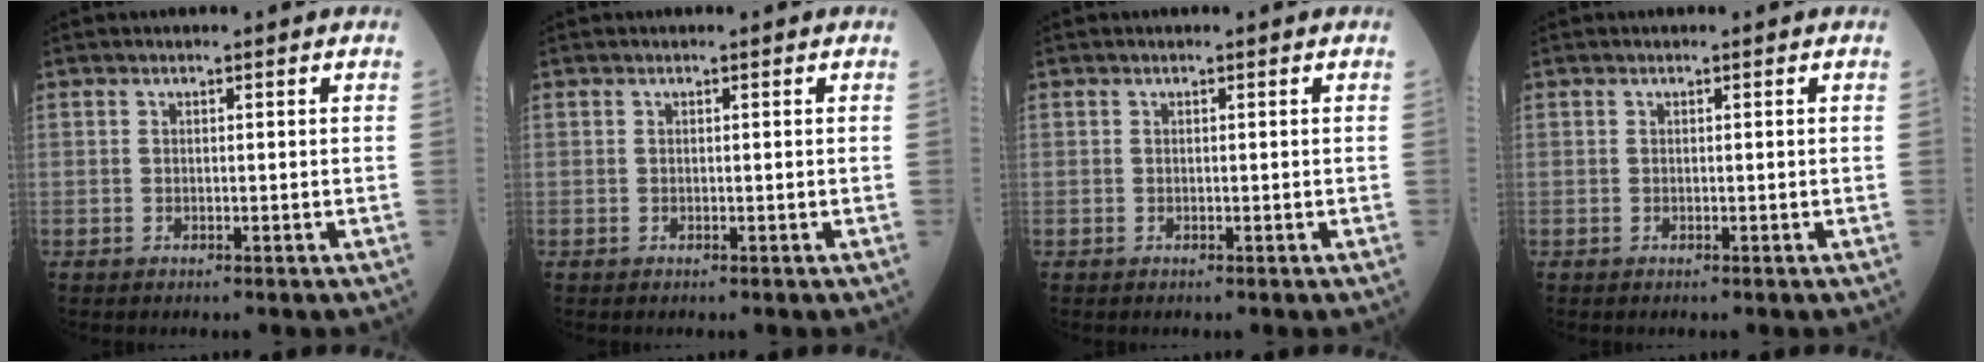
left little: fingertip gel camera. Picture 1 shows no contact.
{"total": 0.0}
{"total": 0.0}
{"total": 0.0}